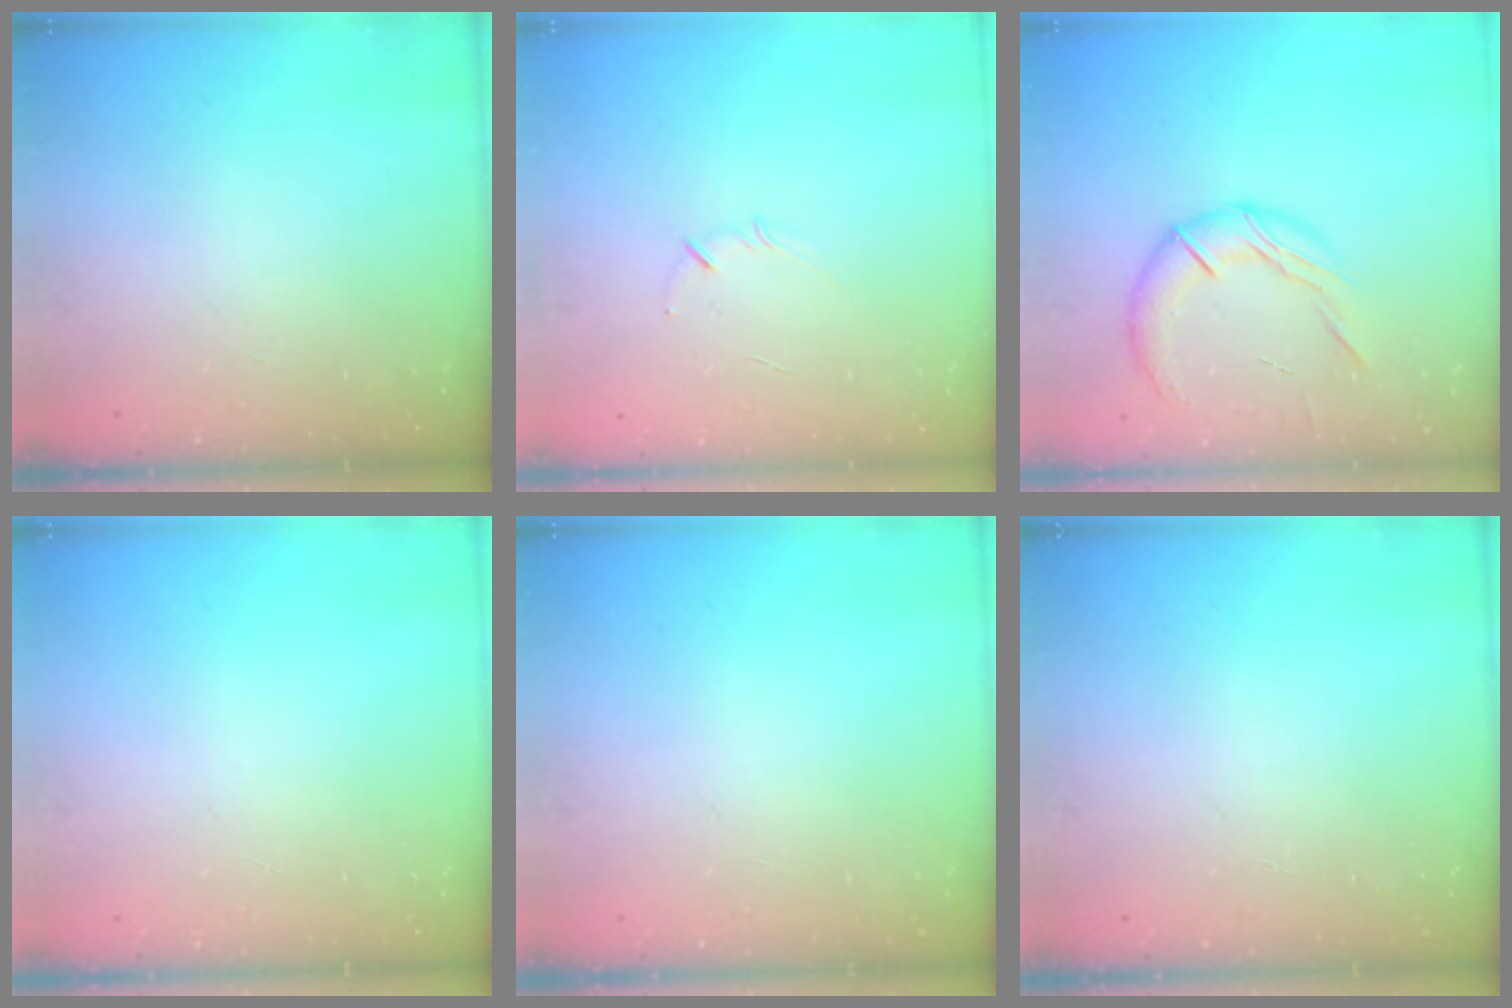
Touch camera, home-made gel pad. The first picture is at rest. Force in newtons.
{"total": 3.1, "press": 3.0, "slide": 0.7}
{"total": 12.1, "press": 12.0, "slide": 1.1}
{"total": 0.0}
{"total": 0.0}
{"total": 0.0}